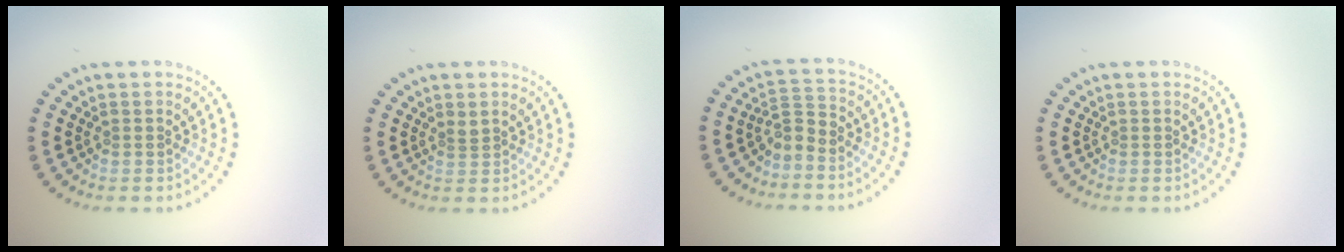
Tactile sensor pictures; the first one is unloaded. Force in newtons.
{"total": 0.8, "press": 0.4, "slide": 0.6}
{"total": 2.1, "press": 1.5, "slide": 1.5}
{"total": 0.0}